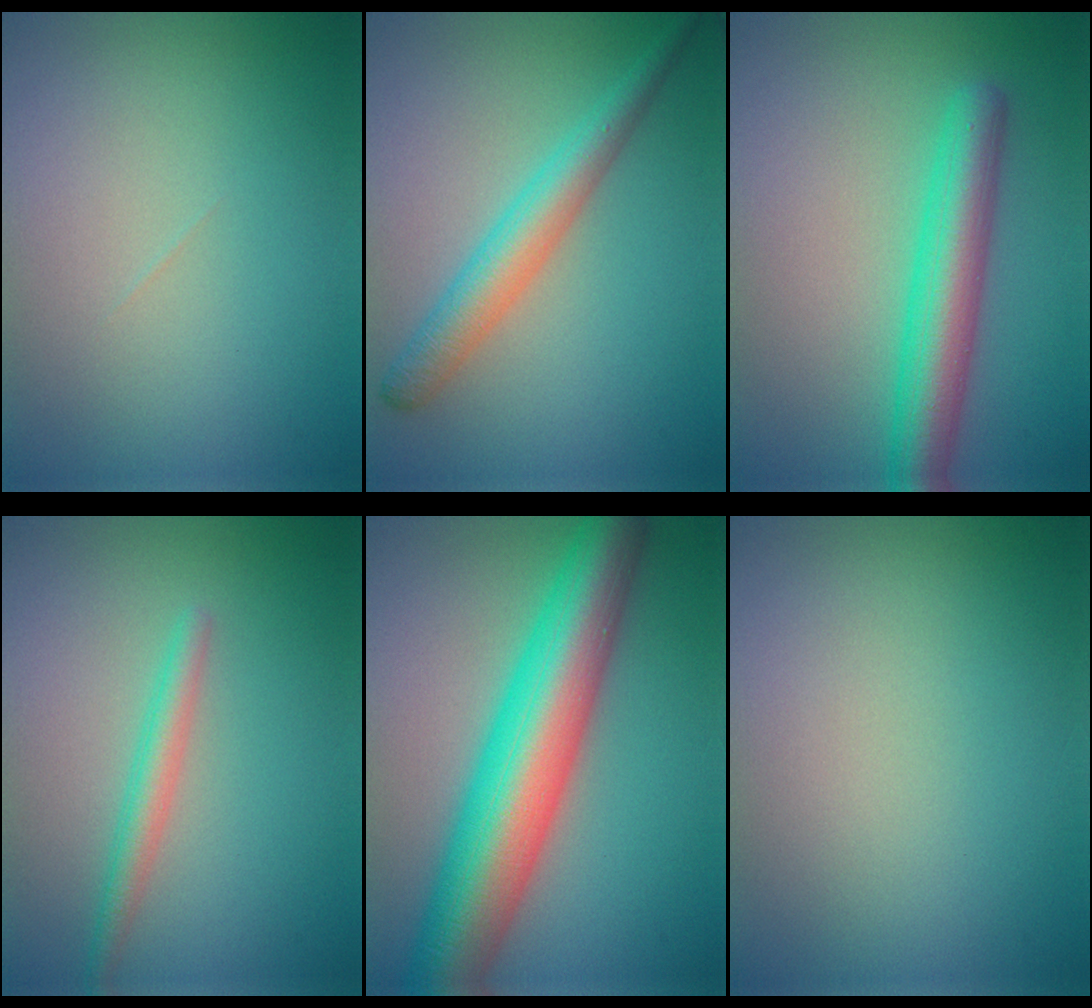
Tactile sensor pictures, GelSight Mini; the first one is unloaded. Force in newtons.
{"total": 3.9, "press": 3.9, "slide": 0.1}
{"total": 5.5, "press": 5.5, "slide": 0.2}
{"total": 2.1, "press": 2.1, "slide": 0.1}
{"total": 11.0, "press": 11.0, "slide": 0.1}
{"total": 0.0}